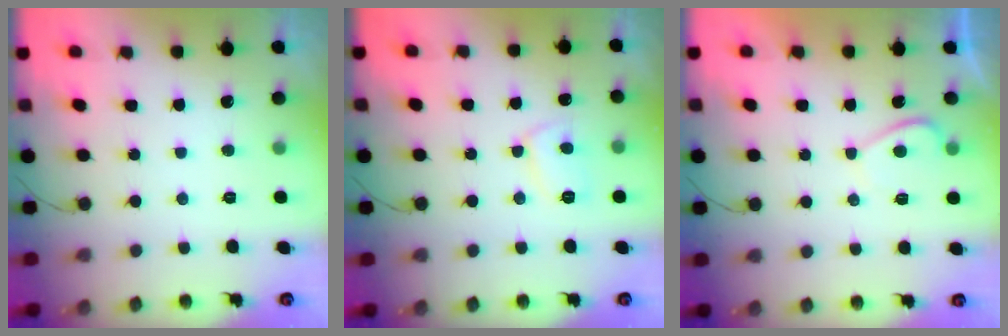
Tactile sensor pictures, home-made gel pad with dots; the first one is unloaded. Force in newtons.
{"total": 6.8, "press": 6.7, "slide": 0.6}
{"total": 2.1, "press": 2.0, "slide": 0.7}